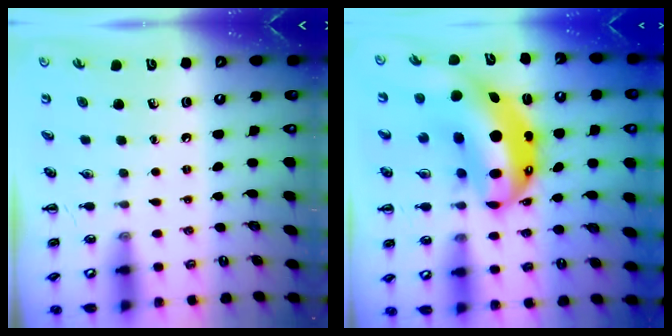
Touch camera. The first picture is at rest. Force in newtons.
{"total": 14.4, "press": 14.0, "slide": 3.3}